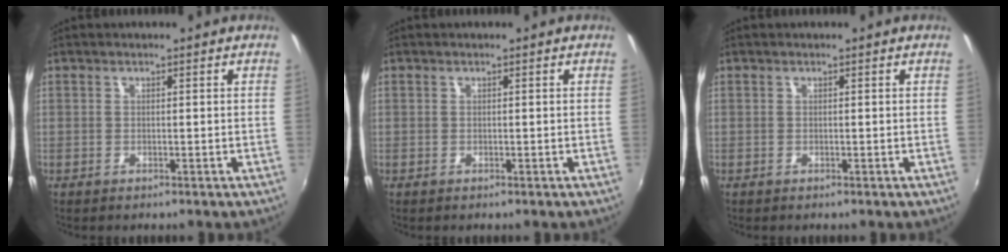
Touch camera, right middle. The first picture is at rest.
{"total": 0.0}
{"total": 0.0}